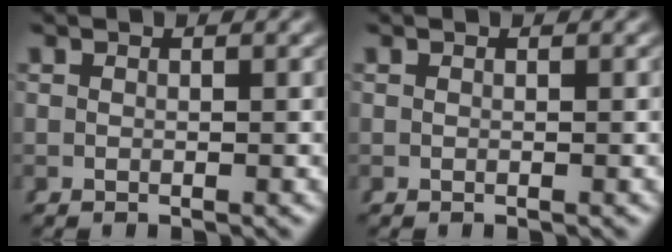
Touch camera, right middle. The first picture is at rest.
{"total": 0.0}